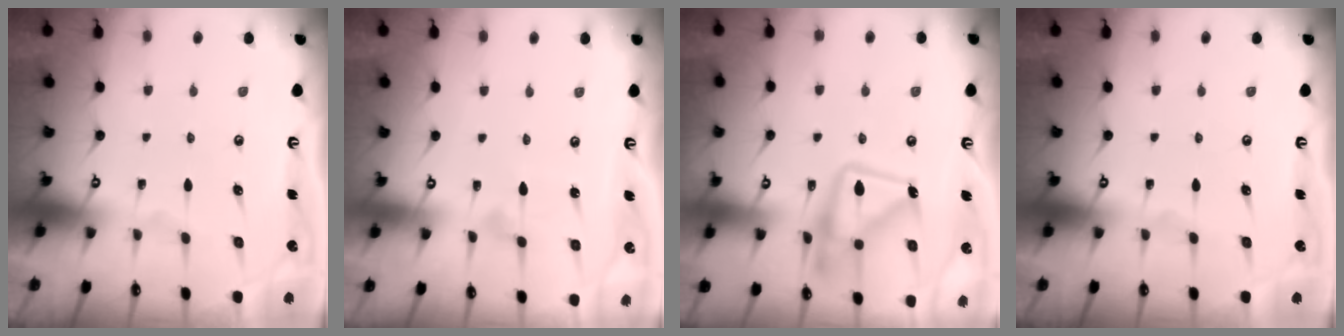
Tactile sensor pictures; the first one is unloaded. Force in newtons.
{"total": 5.2, "press": 5.2, "slide": 0.3}
{"total": 14.8, "press": 14.7, "slide": 1.3}
{"total": 0.0}